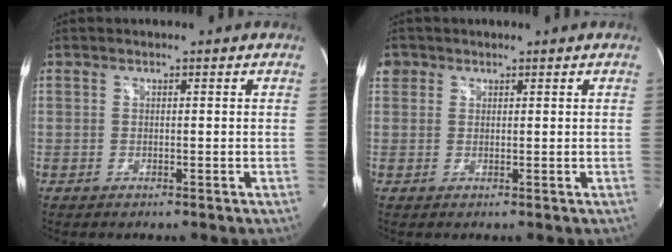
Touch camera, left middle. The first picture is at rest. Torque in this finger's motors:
{"motor_torque": [0.15, 0.14, -0.09, 0.00]}